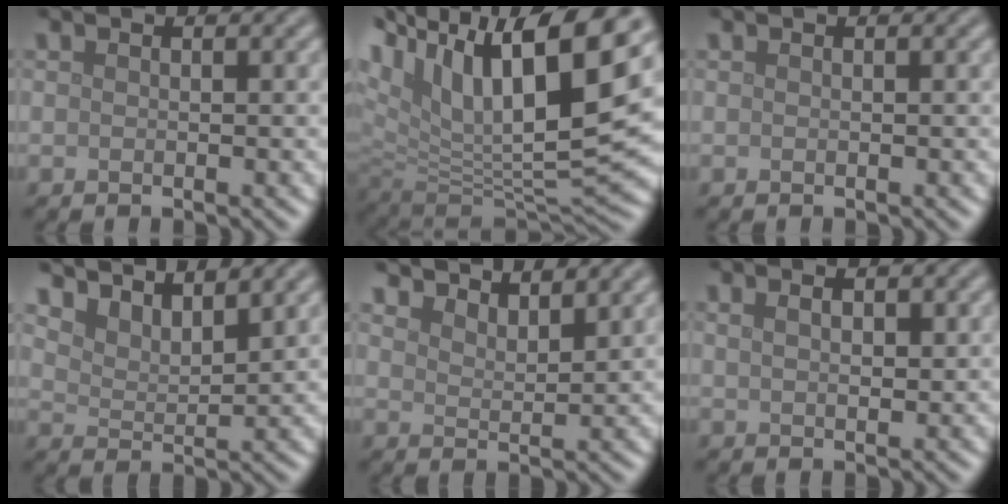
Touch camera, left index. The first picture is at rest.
{"total": 17.2, "force": [7.0, 8.0, 13.5], "torque": [-0.248, 0.024, 0.122]}
{"total": 0.0}
{"total": 5.3, "force": [4.7, 1.4, 2.0], "torque": [-0.038, 0.001, 0.073]}
{"total": 5.0, "force": [4.7, 1.0, 1.5], "torque": [-0.023, -0.001, 0.067]}
{"total": 2.2, "force": [0.9, 1.0, 1.8], "torque": [-0.033, 0.000, 0.019]}